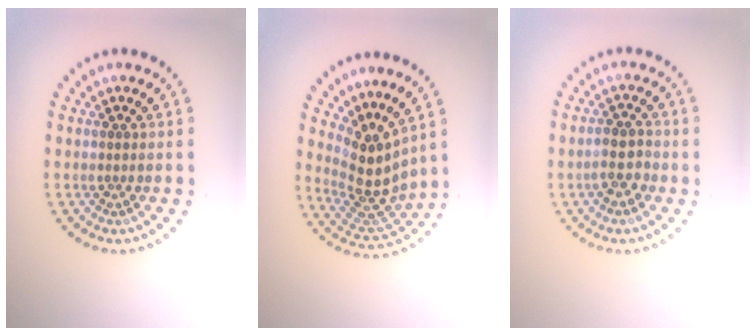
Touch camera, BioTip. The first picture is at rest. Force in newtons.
{"total": 4.2, "press": 3.0, "slide": 3.0}
{"total": 2.3, "press": 2.2, "slide": 0.7}